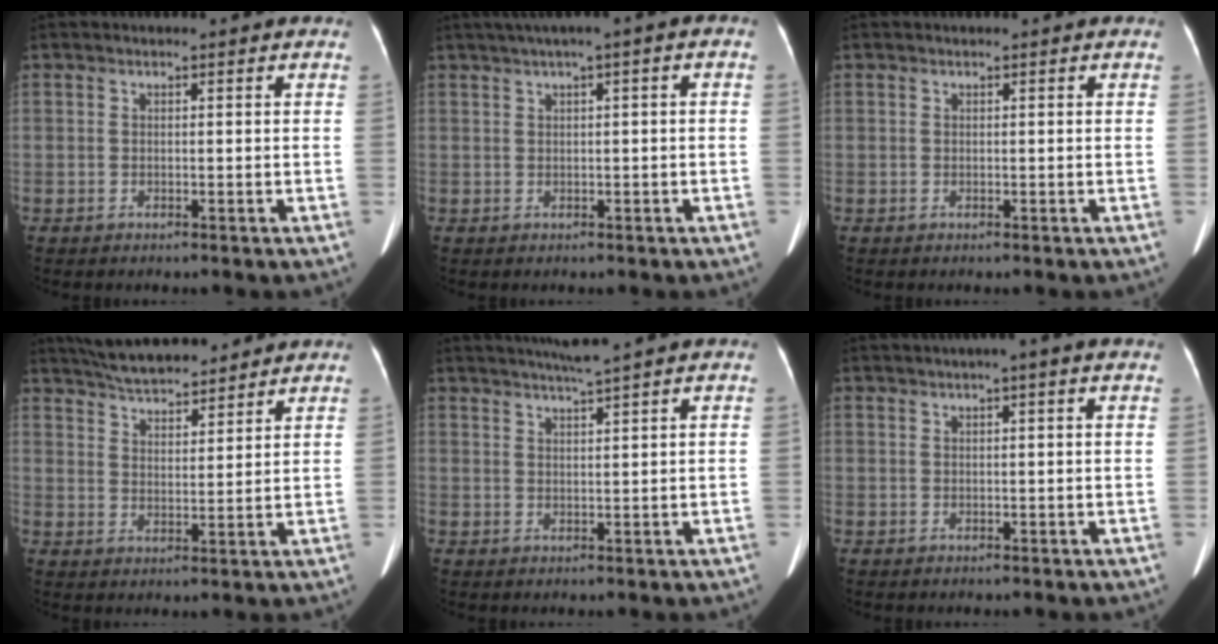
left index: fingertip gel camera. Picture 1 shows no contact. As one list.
[{"total": 3.5, "force": [0.2, 0.0, 3.5], "torque": [-0.056, 0.020, 0.005]}, {"total": 0.0}, {"total": 10.8, "force": [9.8, 2.4, 3.9], "torque": [-0.066, 0.022, 0.159]}, {"total": 4.4, "force": [3.6, -1.4, 2.0], "torque": [-0.034, 0.004, 0.067]}, {"total": 1.9, "force": [0.5, -0.5, 1.7], "torque": [-0.025, 0.012, 0.003]}]